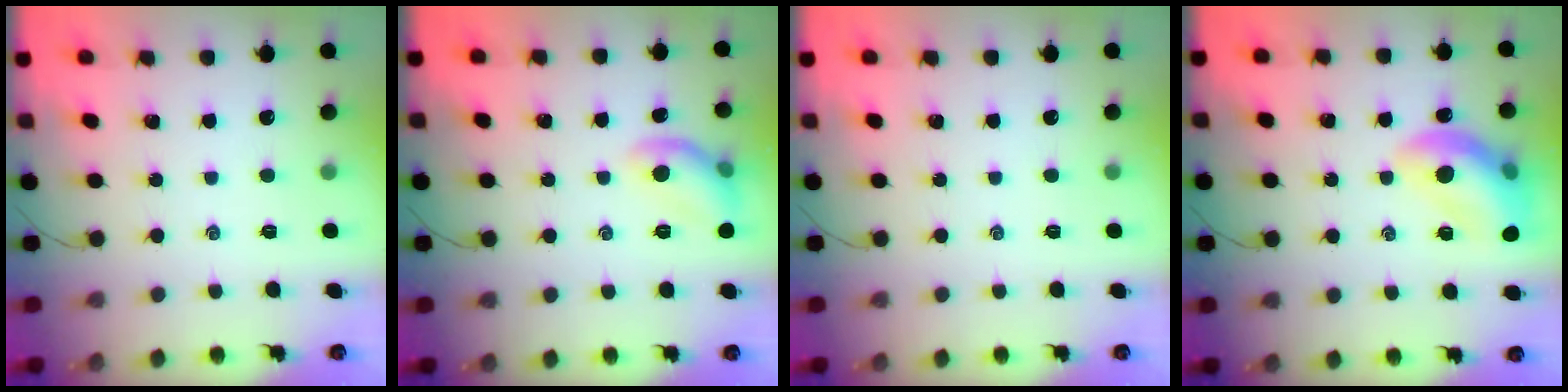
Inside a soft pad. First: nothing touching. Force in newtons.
{"total": 8.9, "press": 8.8, "slide": 1.3}
{"total": 0.0}
{"total": 14.6, "press": 14.5, "slide": 1.7}